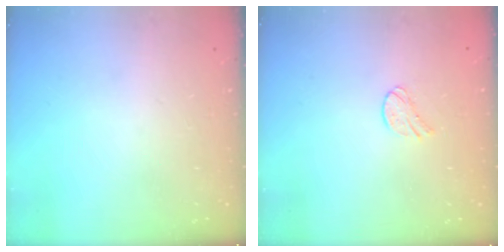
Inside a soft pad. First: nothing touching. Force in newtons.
{"total": 6.1, "press": 6.1, "slide": 0.6}